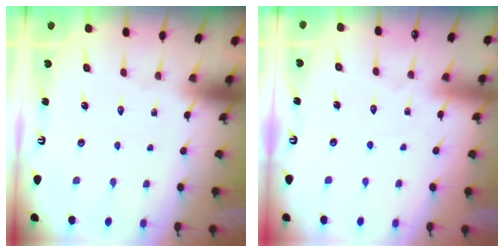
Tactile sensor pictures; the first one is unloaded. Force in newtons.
{"total": 2.8, "press": 2.8, "slide": 0.3}